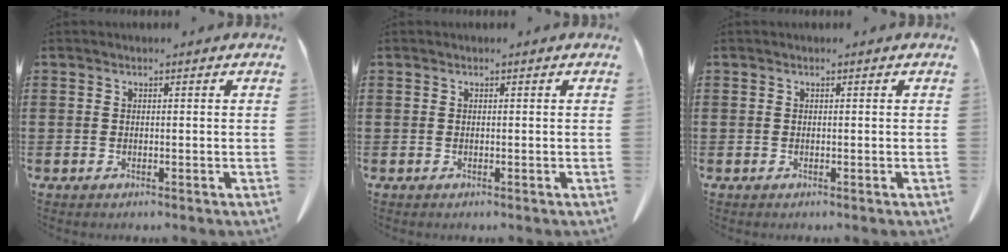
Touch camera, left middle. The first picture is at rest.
{"total": 0.0}
{"total": 0.0}